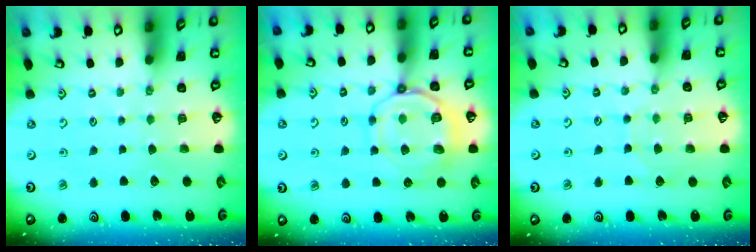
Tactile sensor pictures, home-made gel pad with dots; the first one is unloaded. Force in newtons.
{"total": 10.4, "press": 10.3, "slide": 1.4}
{"total": 5.7, "press": 5.6, "slide": 0.4}